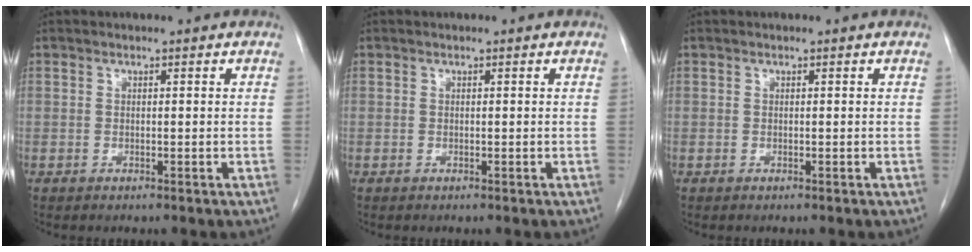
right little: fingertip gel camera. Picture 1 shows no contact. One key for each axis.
{"total": 0.0}
{"total": 0.0}